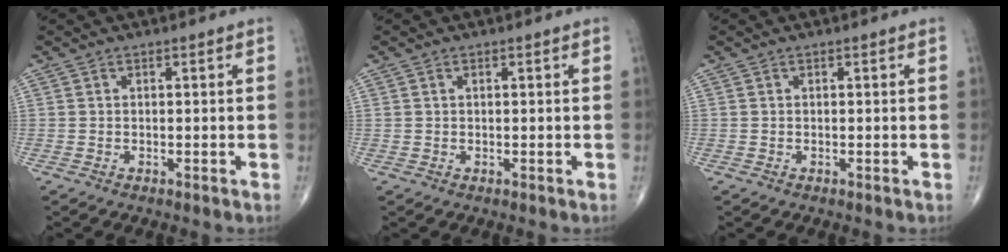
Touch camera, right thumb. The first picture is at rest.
{"total": 0.5, "force": [0.3, 0.3, 0.3], "torque": [-0.006, 0.005, 0.006]}
{"total": 0.0}